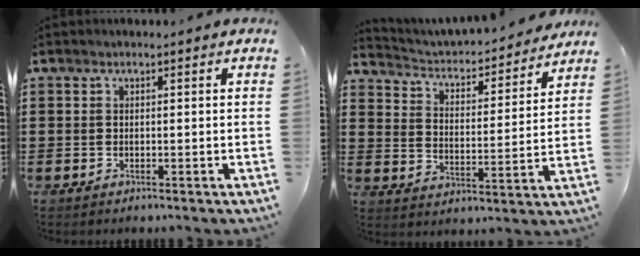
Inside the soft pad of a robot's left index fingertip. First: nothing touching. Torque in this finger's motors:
{"motor_torque": [0.05, -0.03, 0.27, 0.04]}